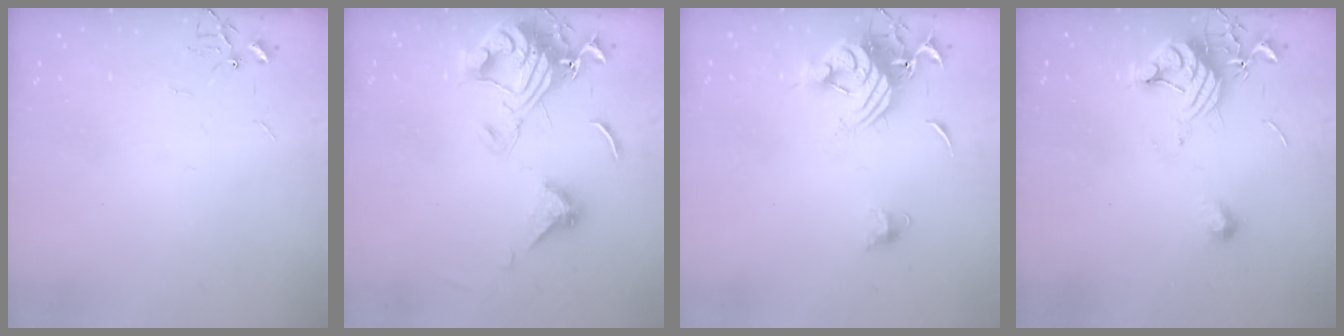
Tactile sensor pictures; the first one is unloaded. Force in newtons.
{"total": 14.7, "press": 14.6, "slide": 1.5}
{"total": 13.3, "press": 13.2, "slide": 1.5}
{"total": 12.7, "press": 12.7, "slide": 0.5}